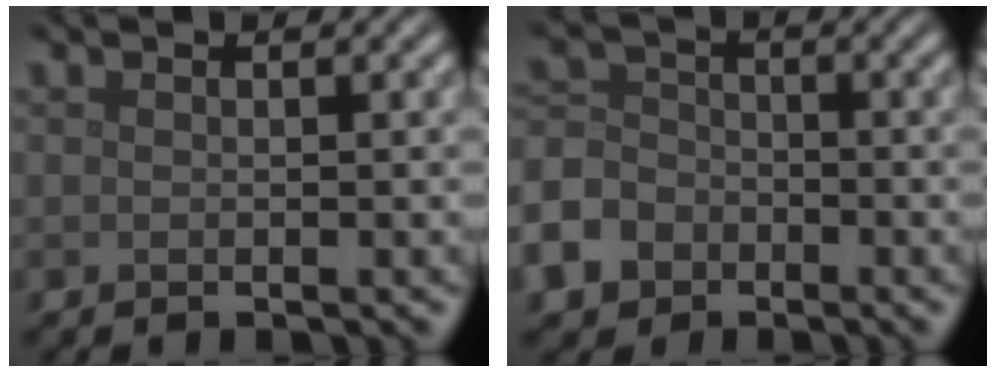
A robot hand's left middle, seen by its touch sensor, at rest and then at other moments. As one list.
[{"total": 7.0, "force": [-4.4, 5.1, 2.1], "torque": [-0.044, -0.020, -0.084]}]